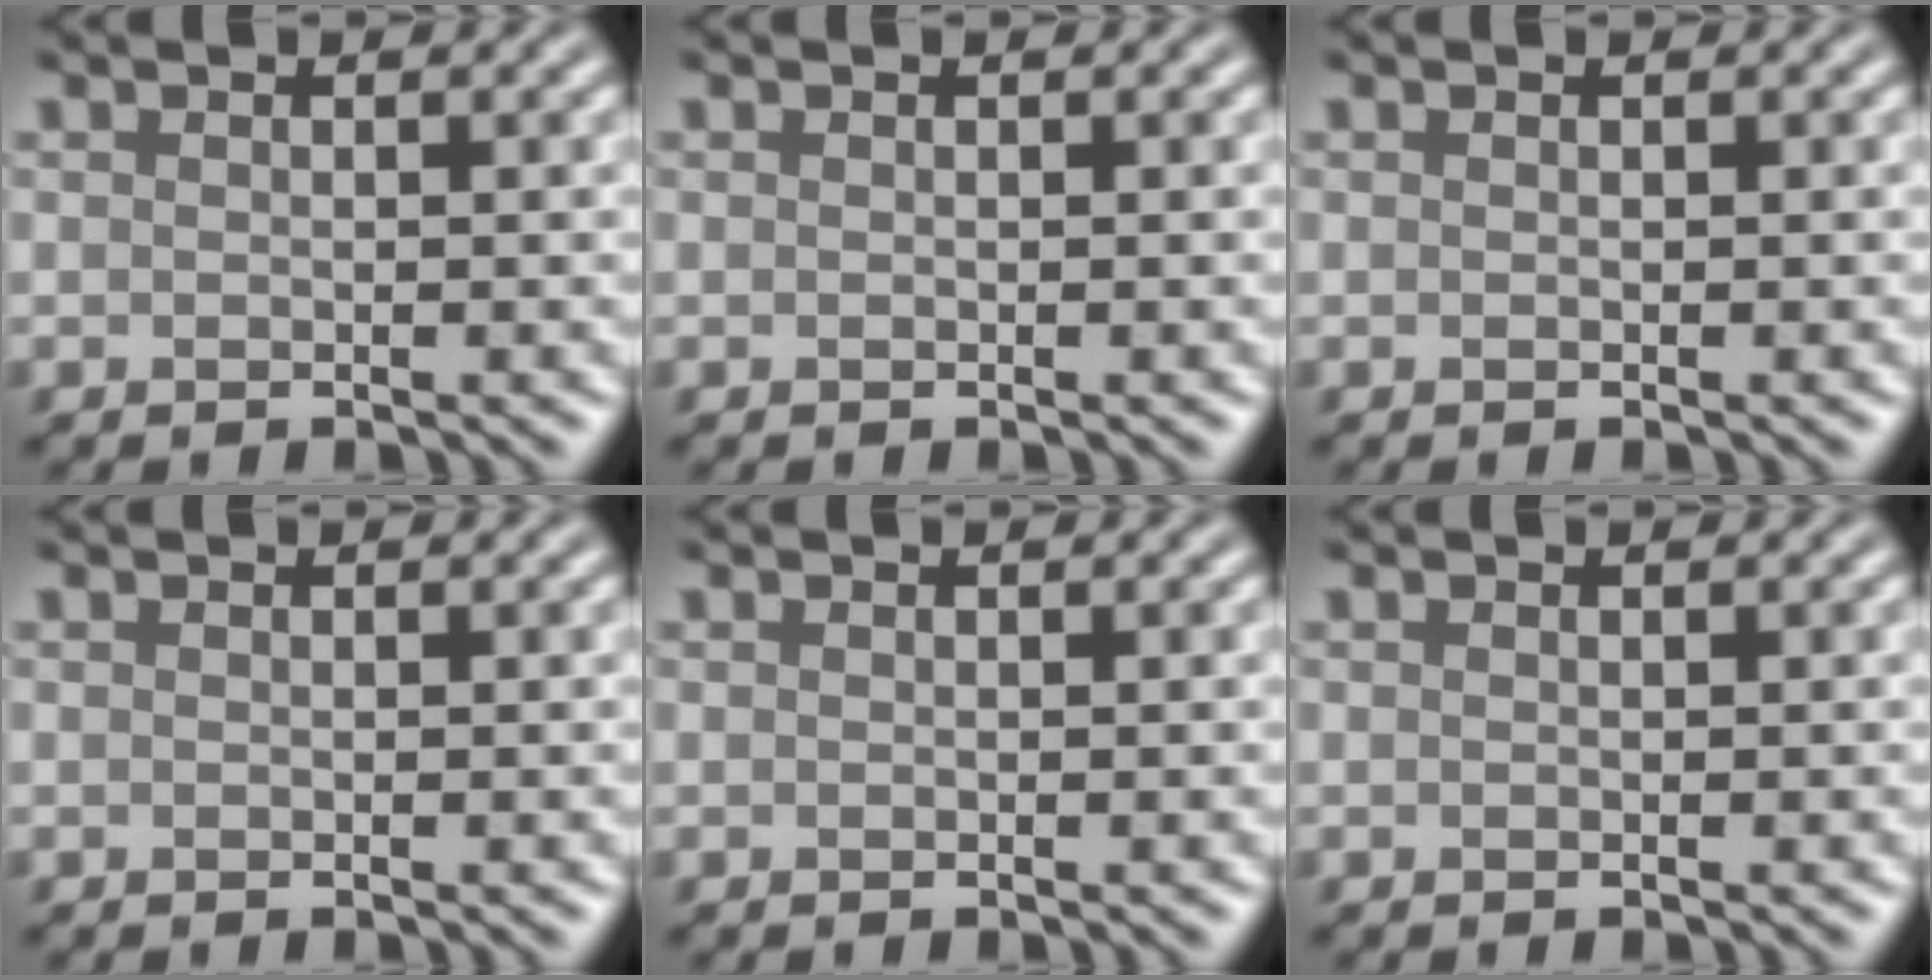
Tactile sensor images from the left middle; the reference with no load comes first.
{"total": 0.0}
{"total": 0.0}
{"total": 0.0}
{"total": 0.0}
{"total": 0.0}